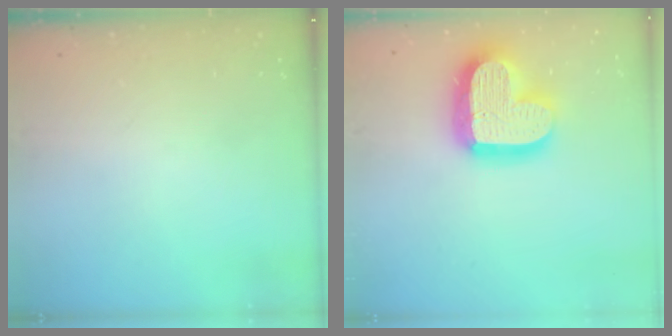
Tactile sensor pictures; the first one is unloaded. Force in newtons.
{"total": 21.5, "press": 21.4, "slide": 1.8}